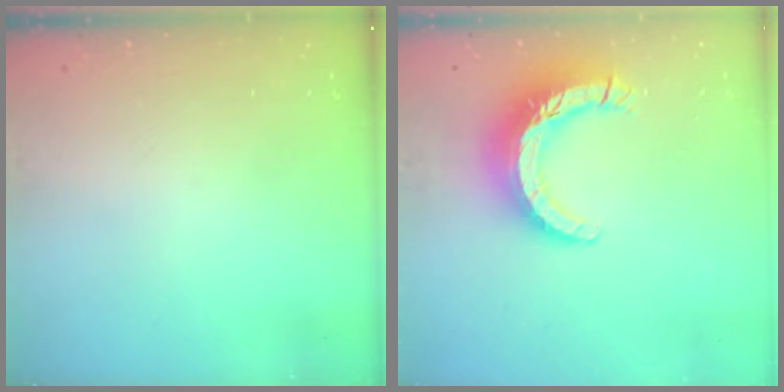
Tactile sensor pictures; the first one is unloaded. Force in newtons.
{"total": 13.9, "press": 13.8, "slide": 1.4}